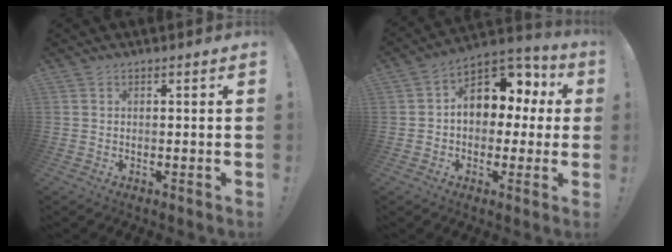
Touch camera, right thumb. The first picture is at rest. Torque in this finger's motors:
{"motor_torque": [1.83, 2.10, 0.46, -0.24, 0.07]}